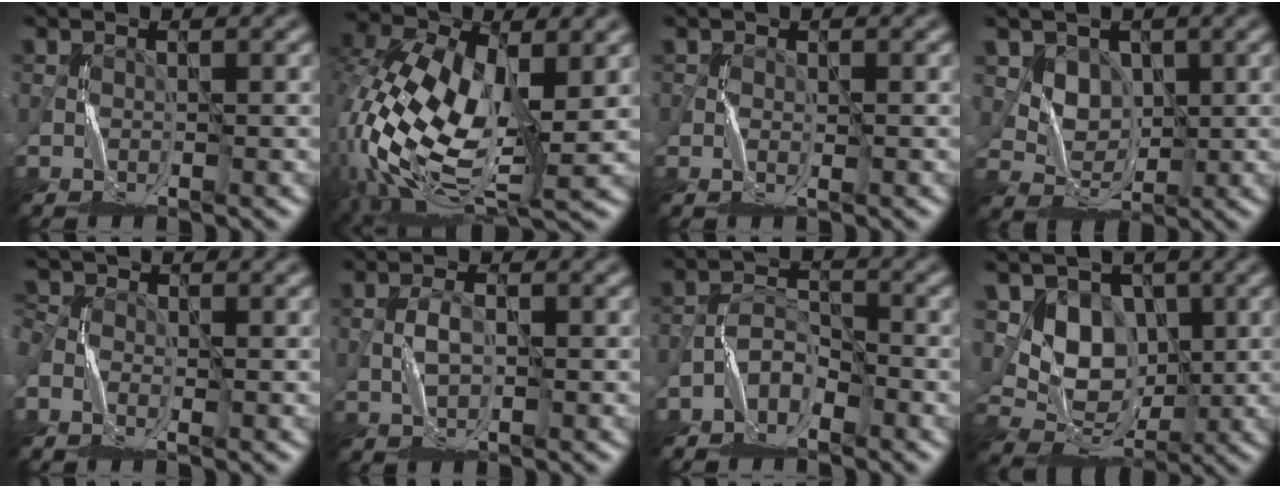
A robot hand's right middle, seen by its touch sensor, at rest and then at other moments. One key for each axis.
{"total": 13.6, "fx": -1.1, "fy": 7.8, "fz": 11.0, "tx": -0.259, "ty": -0.014, "tz": -0.019}
{"total": 0.6, "fx": 0.1, "fy": 0.3, "fz": 0.5, "tx": -0.007, "ty": 0.000, "tz": 0.000}
{"total": 3.7, "fx": 2.0, "fy": 2.8, "fz": 1.3, "tx": -0.037, "ty": -0.020, "tz": 0.059}
{"total": 2.9, "fx": -0.9, "fy": 1.9, "fz": 2.0, "tx": -0.046, "ty": 0.002, "tz": -0.018}
{"total": 1.3, "fx": 0.1, "fy": 0.5, "fz": 1.2, "tx": -0.028, "ty": 0.003, "tz": 0.001}
{"total": 2.3, "fx": -1.8, "fy": 1.2, "fz": 0.8, "tx": -0.012, "ty": 0.012, "tz": -0.041}
{"total": 6.1, "fx": 1.9, "fy": 4.9, "fz": 3.2, "tx": -0.059, "ty": -0.008, "tz": 0.031}